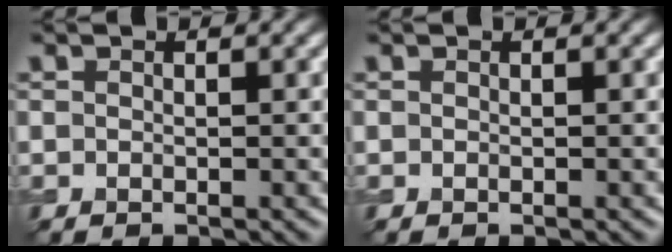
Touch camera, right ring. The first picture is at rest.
{"total": 0.0}